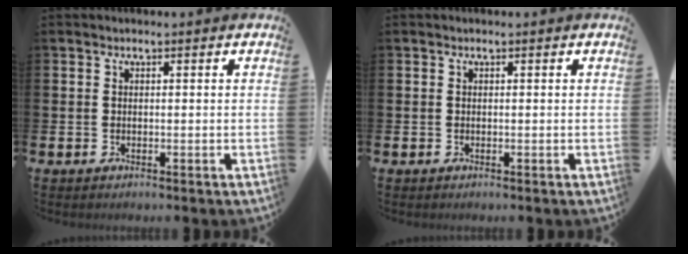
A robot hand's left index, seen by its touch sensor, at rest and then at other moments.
{"total": 0.0}